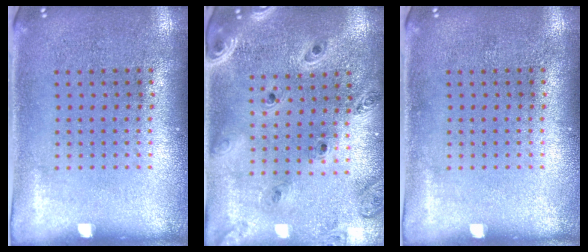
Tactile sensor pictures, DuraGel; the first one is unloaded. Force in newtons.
{"total": 1.3, "press": 1.3, "slide": 0.2}
{"total": 0.0}